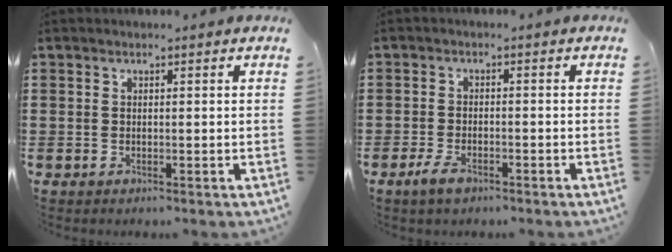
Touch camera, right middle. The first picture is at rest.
{"total": 3.9, "force": [-2.6, 1.1, 2.6], "torque": [-0.064, -0.003, -0.053]}